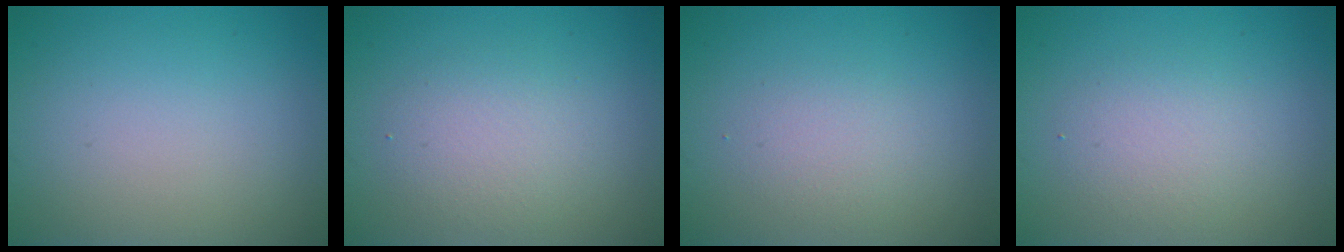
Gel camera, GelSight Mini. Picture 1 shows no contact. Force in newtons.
{"total": 2.8, "press": 2.8, "slide": 0.1}
{"total": 1.8, "press": 1.8, "slide": 0.0}
{"total": 2.5, "press": 2.5, "slide": 0.2}